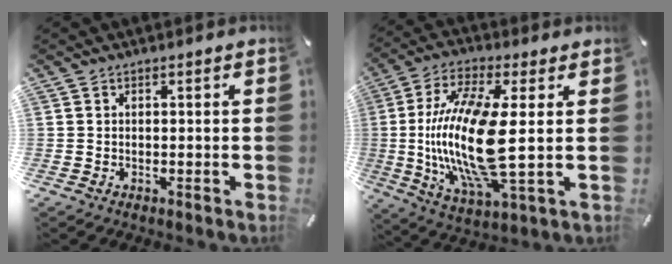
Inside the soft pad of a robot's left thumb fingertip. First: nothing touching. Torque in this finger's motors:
{"motor_torque": [0.66, 1.16, 2.77, 0.00, 0.40]}